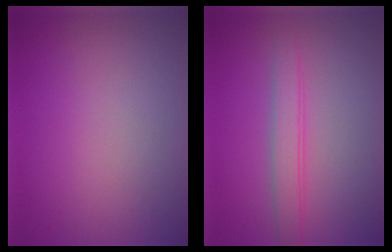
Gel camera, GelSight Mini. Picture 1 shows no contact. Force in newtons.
{"total": 2.4, "press": 2.3, "slide": 0.2}